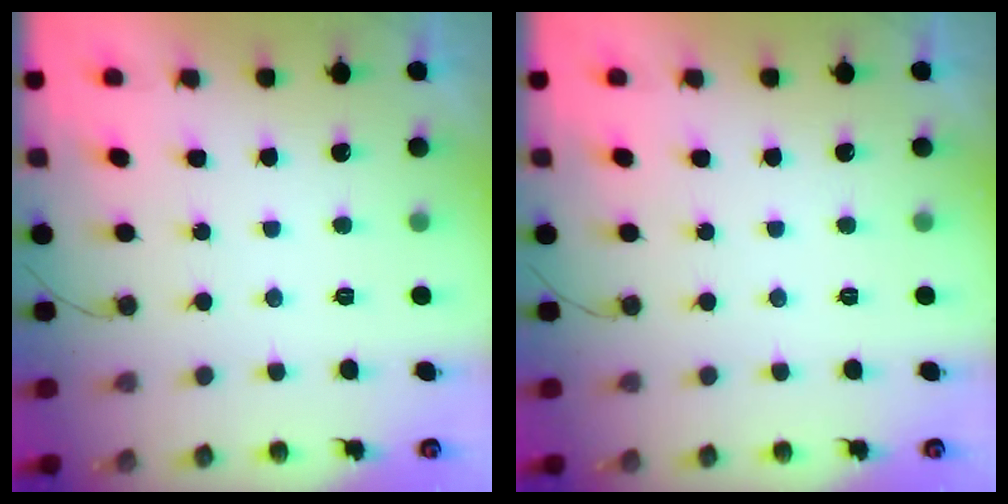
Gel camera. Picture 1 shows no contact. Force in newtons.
{"total": 0.0}